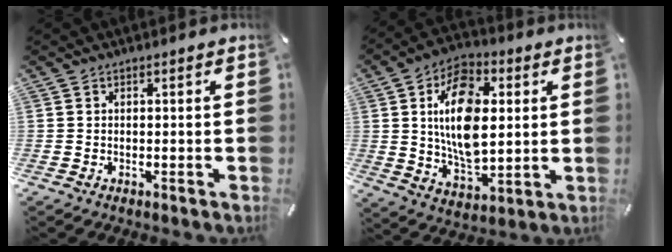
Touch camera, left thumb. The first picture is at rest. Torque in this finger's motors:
{"motor_torque": [0.81, 0.76, 1.95, -0.83, 0.67]}